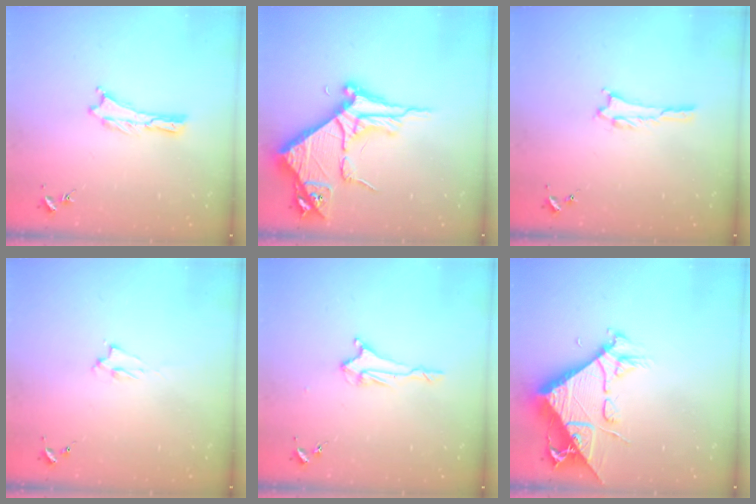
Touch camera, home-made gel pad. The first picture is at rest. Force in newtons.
{"total": 8.4, "press": 8.4, "slide": 0.9}
{"total": 0.5, "press": 0.5, "slide": 0.1}
{"total": 1.4, "press": 1.3, "slide": 0.3}
{"total": 2.1, "press": 2.0, "slide": 0.4}
{"total": 10.6, "press": 10.6, "slide": 1.1}